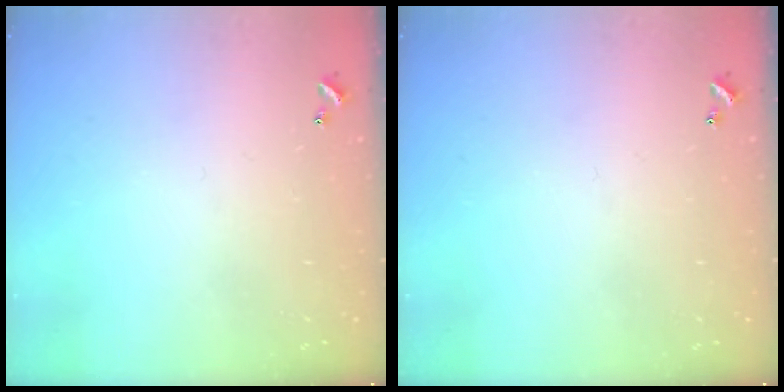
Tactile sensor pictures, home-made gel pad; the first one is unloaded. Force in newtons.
{"total": 0.0}